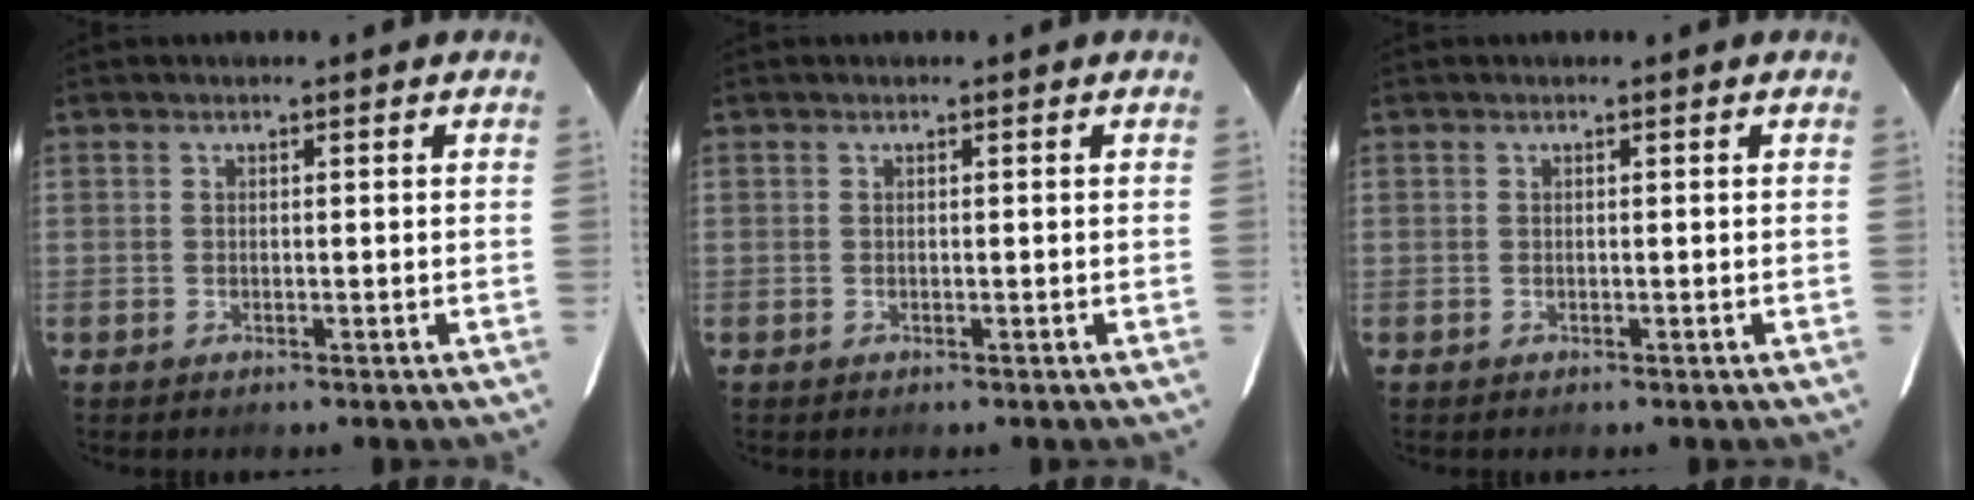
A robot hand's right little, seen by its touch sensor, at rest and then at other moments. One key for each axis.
{"total": 0.0}
{"total": 0.0}